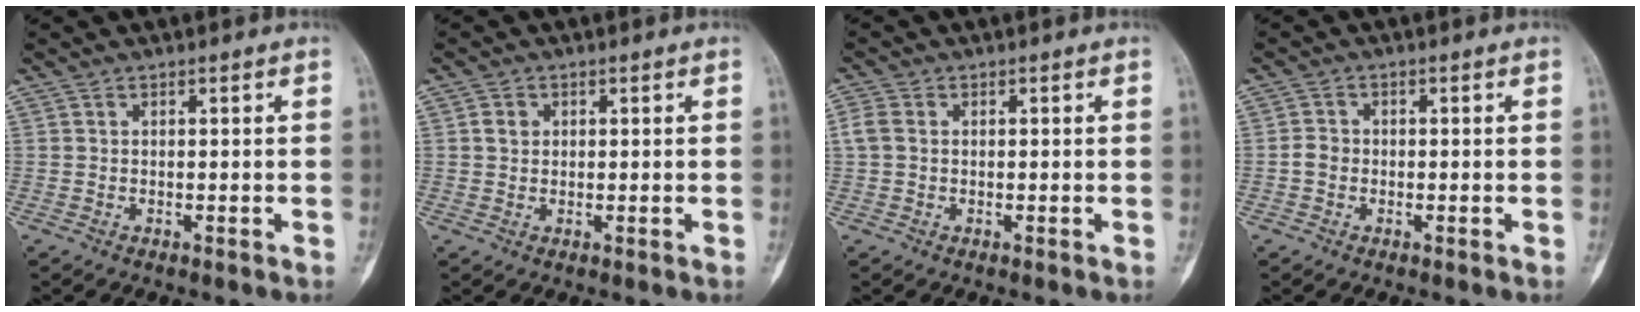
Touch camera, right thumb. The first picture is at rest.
{"total": 2.1, "force": [0.6, 1.8, 1.0], "torque": [-0.010, 0.000, 0.010]}
{"total": 2.7, "force": [0.2, 2.1, 1.7], "torque": [-0.045, 0.007, 0.000]}
{"total": 2.3, "force": [-0.5, 2.0, 1.0], "torque": [-0.011, 0.008, -0.014]}